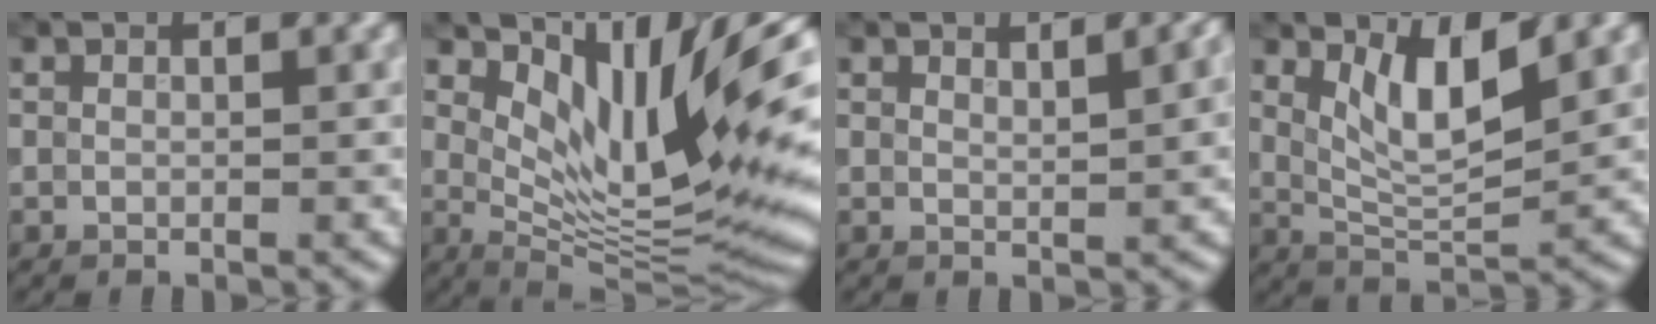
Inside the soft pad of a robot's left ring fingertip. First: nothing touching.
{"total": 10.9, "force": [5.2, 3.1, 9.1], "torque": [-0.148, -0.009, 0.103]}
{"total": 3.5, "force": [1.6, 1.0, 2.9], "torque": [-0.027, 0.011, 0.022]}
{"total": 4.9, "force": [2.3, 1.4, 4.1], "torque": [-0.079, -0.008, 0.047]}